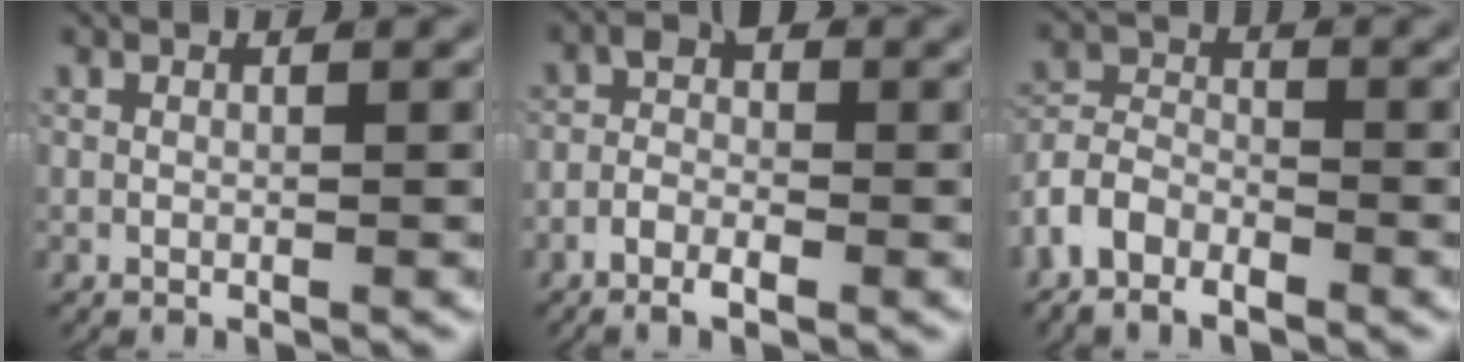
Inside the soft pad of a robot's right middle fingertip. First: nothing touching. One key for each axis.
{"total": 3.3, "fx": -1.3, "fy": 1.8, "fz": 2.4, "tx": -0.032, "ty": -0.002, "tz": -0.033}
{"total": 5.5, "fx": -2.5, "fy": 4.4, "fz": 2.4, "tx": -0.054, "ty": -0.013, "tz": -0.051}